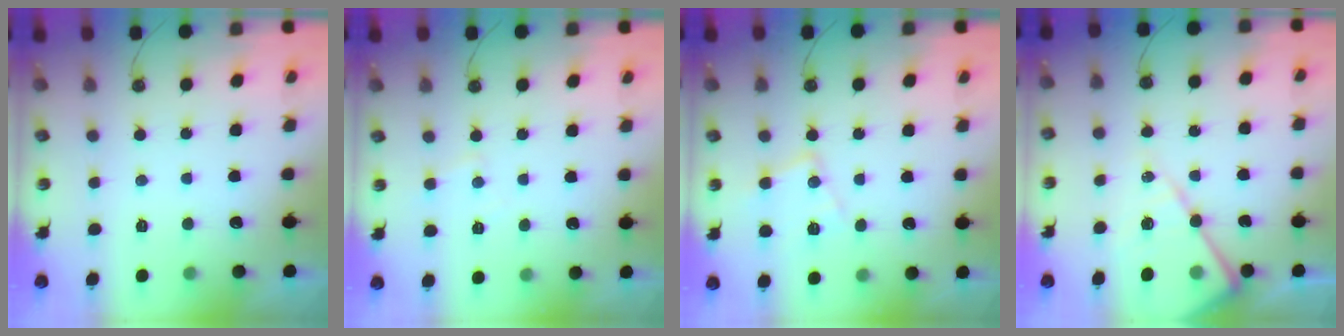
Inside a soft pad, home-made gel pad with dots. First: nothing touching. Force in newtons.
{"total": 3.7, "press": 3.7, "slide": 0.5}
{"total": 11.8, "press": 11.8, "slide": 0.8}
{"total": 14.7, "press": 14.6, "slide": 1.2}